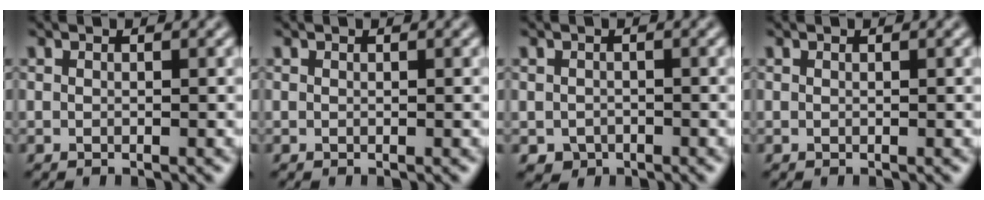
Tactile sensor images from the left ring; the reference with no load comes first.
{"total": 0.0}
{"total": 1.3, "force": [-0.6, 1.1, 0.3], "torque": [-0.001, -0.006, -0.011]}
{"total": 0.0}